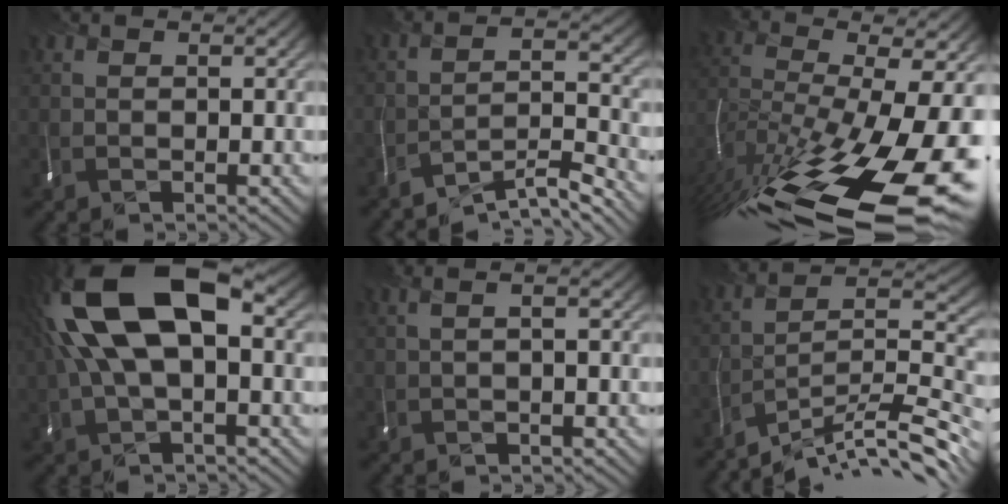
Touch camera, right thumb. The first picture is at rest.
{"total": 7.2, "force": [-6.7, 0.2, 2.6], "torque": [-0.024, 0.006, -0.123]}
{"total": 18.2, "force": [-11.0, 6.2, 13.2], "torque": [-0.253, -0.040, -0.166]}
{"total": 13.5, "force": [2.4, 6.7, 11.5], "torque": [-0.255, 0.011, 0.040]}
{"total": 0.8, "force": [0.0, -0.5, 0.7], "torque": [0.008, 0.002, -0.013]}
{"total": 11.8, "force": [-10.2, 1.1, 5.9], "torque": [-0.081, 0.011, -0.175]}